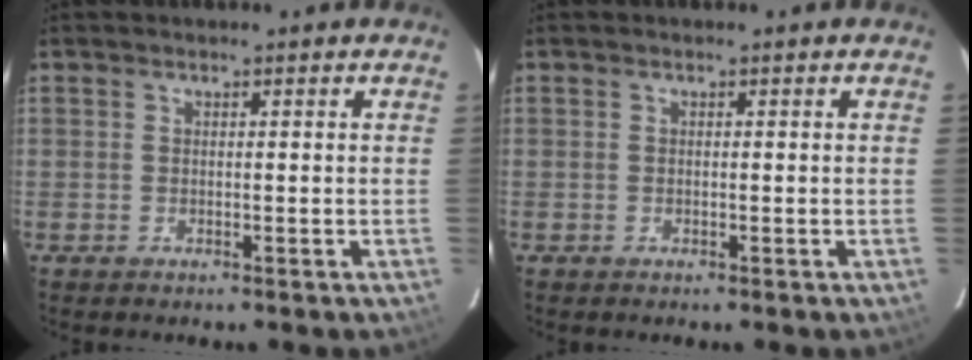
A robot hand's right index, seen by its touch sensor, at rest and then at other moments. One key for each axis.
{"total": 0.0}